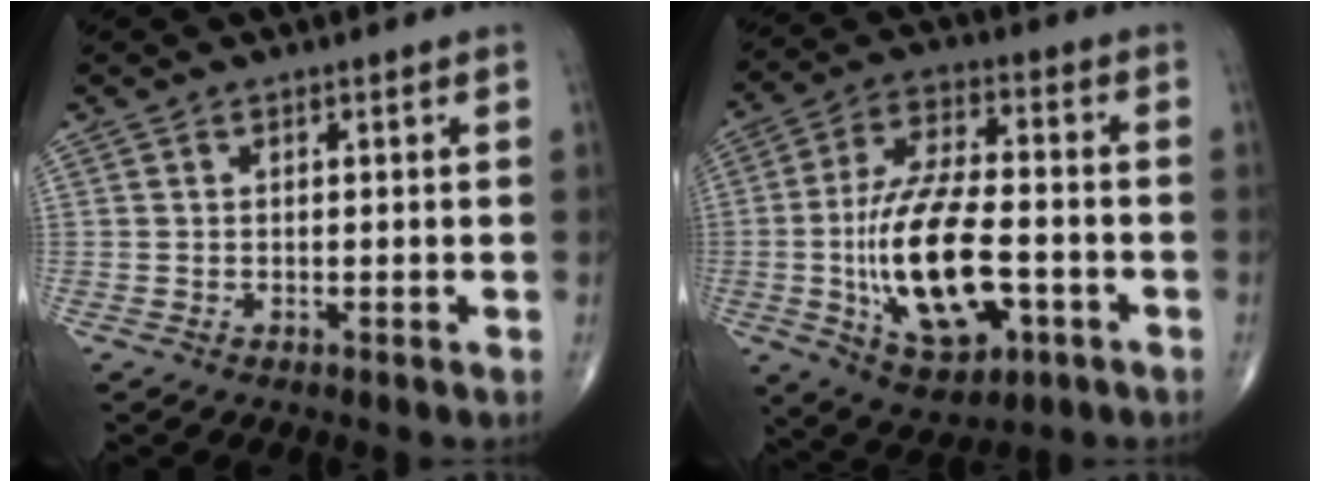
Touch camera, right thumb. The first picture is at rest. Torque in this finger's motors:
{"motor_torque": [2.50, 2.51, 2.03, -0.31, 0.22]}